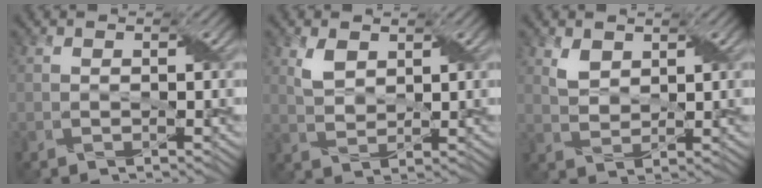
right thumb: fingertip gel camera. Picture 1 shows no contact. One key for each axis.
{"total": 3.2, "fx": 1.7, "fy": 1.8, "fz": 1.9, "tx": -0.048, "ty": -0.001, "tz": 0.038}
{"total": 2.7, "fx": 1.7, "fy": 1.7, "fz": 1.3, "tx": -0.035, "ty": -0.004, "tz": 0.038}